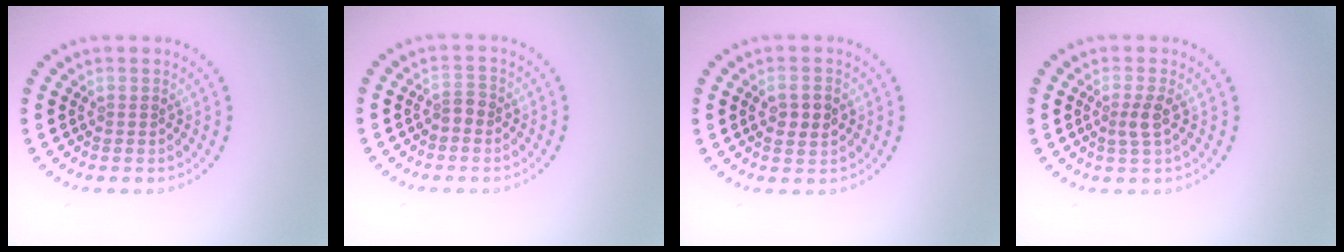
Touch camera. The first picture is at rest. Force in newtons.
{"total": 1.1, "press": 1.0, "slide": 0.5}
{"total": 2.3, "press": 2.3, "slide": 0.0}
{"total": 1.7, "press": 1.3, "slide": 1.1}